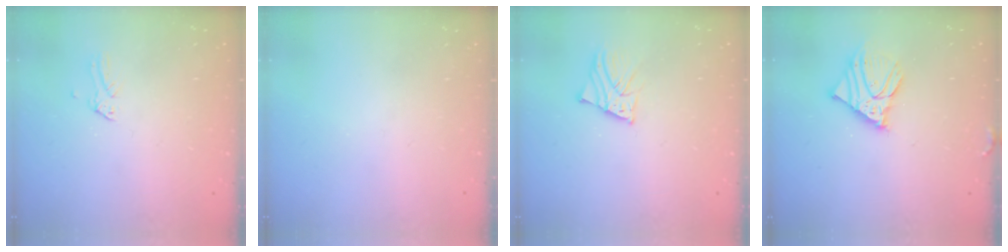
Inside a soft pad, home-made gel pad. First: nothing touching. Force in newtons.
{"total": 0.0}
{"total": 2.6, "press": 2.6, "slide": 0.2}
{"total": 10.6, "press": 10.4, "slide": 2.2}